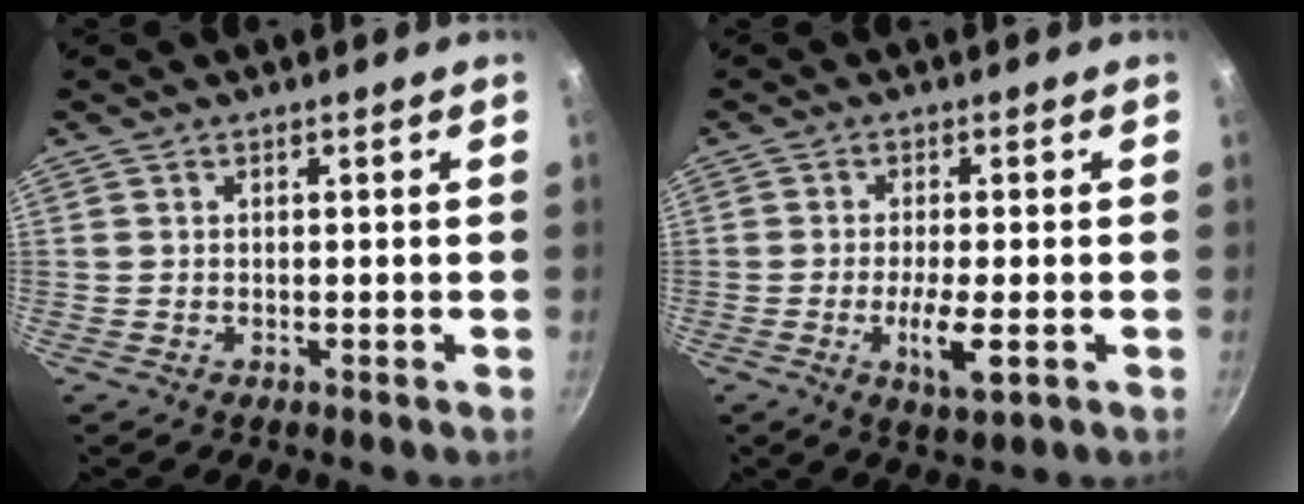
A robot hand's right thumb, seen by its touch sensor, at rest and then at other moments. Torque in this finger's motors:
{"motor_torque": [2.56, 2.45, 0.26, 0.66, 0.22]}